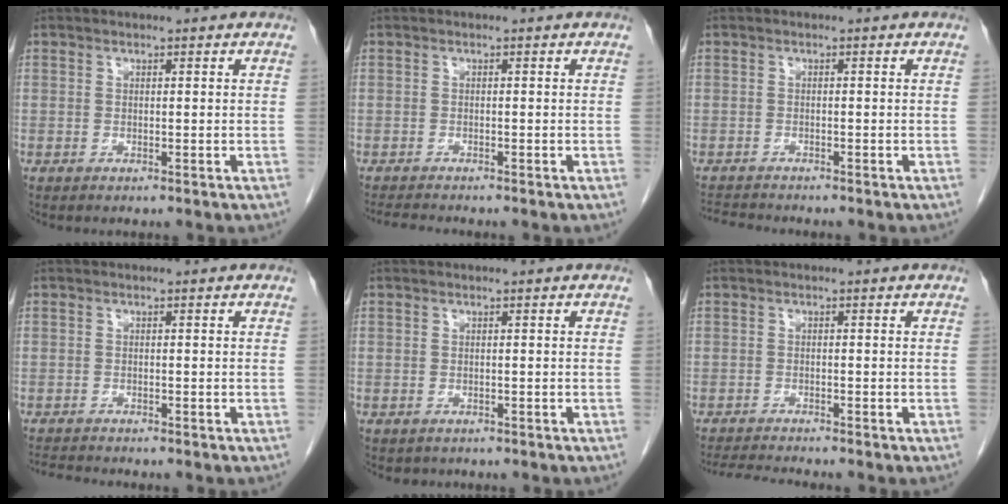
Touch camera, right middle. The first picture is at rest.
{"total": 2.7, "force": [-2.6, -0.1, 0.9], "torque": [-0.015, -0.012, -0.044]}
{"total": 2.6, "force": [-2.6, -0.2, 0.2], "torque": [-0.004, -0.015, -0.046]}
{"total": 2.5, "force": [-2.4, -0.1, 0.5], "torque": [-0.009, -0.012, -0.041]}
{"total": 0.9, "force": [-0.6, 0.7, 0.0], "torque": [-0.007, 0.001, -0.006]}
{"total": 4.0, "force": [-3.8, -0.7, 1.0], "torque": [-0.019, -0.019, -0.065]}